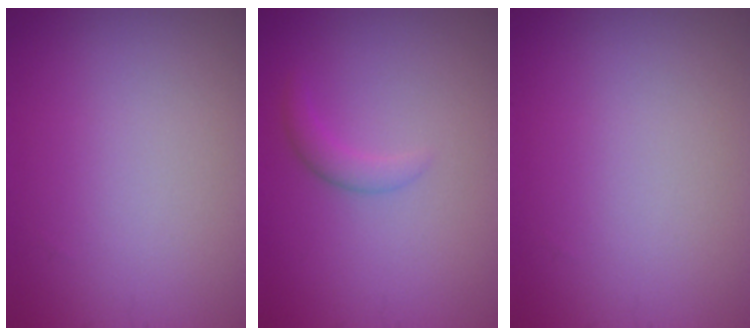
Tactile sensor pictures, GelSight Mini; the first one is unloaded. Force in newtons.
{"total": 1.5, "press": 1.5, "slide": 0.1}
{"total": 0.0}